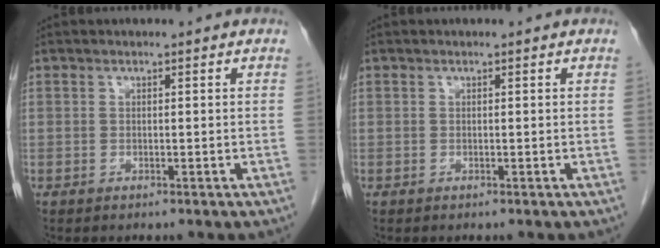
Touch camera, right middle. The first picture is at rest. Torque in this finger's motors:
{"motor_torque": [-0.15, -0.24, -0.02, -0.01]}